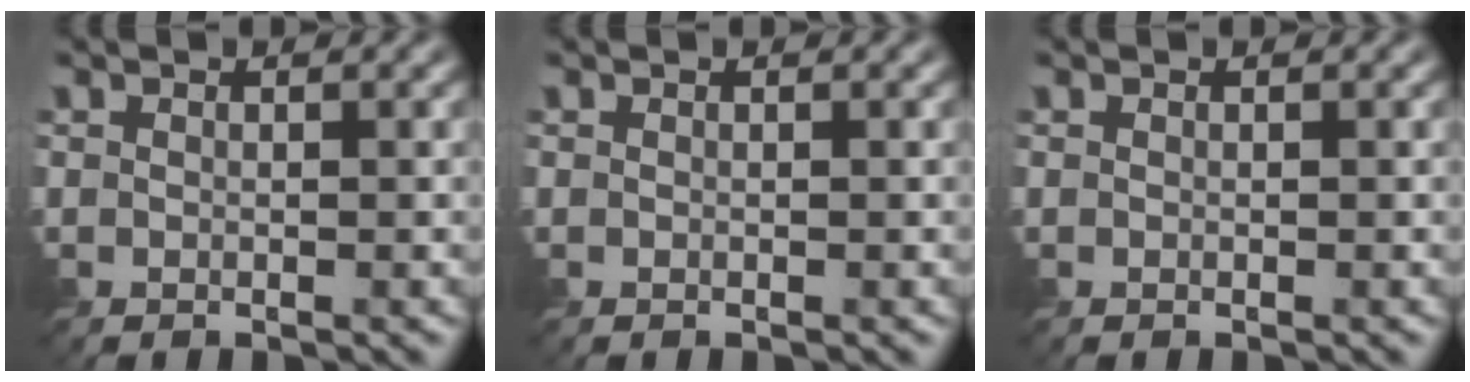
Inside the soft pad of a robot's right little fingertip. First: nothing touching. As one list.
[{"total": 0.0}, {"total": 0.0}]